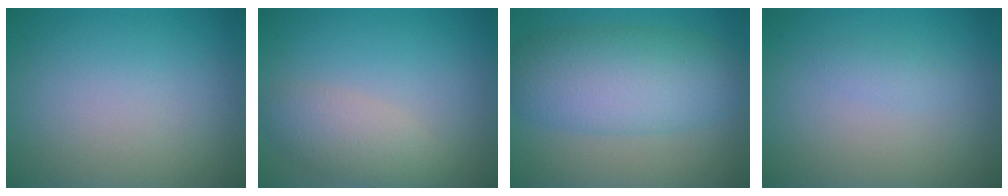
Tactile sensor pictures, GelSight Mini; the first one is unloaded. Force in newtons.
{"total": 3.1, "press": 3.1, "slide": 0.3}
{"total": 7.4, "press": 7.4, "slide": 0.2}
{"total": 0.9, "press": 0.9, "slide": 0.1}